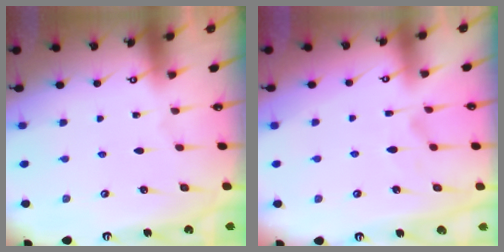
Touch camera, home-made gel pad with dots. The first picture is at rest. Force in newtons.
{"total": 4.3, "press": 4.1, "slide": 1.2}